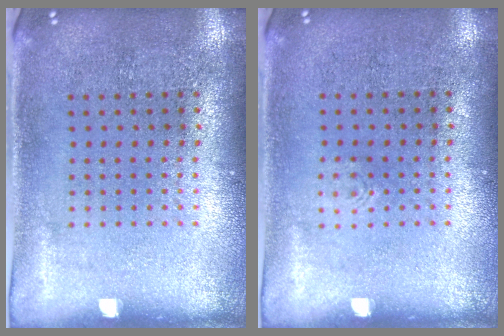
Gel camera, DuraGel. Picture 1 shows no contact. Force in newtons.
{"total": 0.5, "press": 0.5, "slide": 0.1}